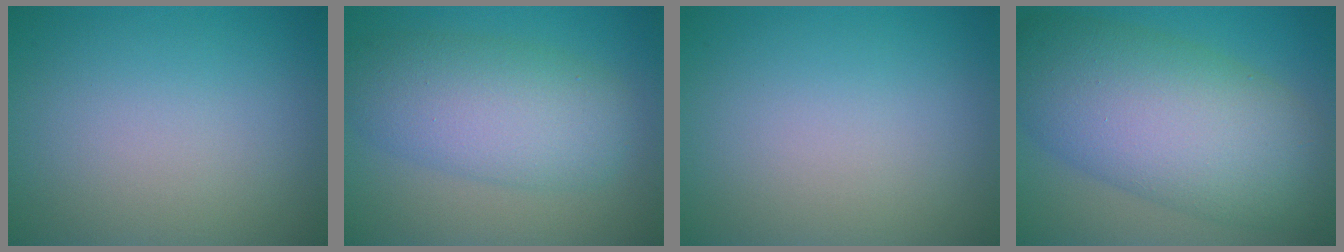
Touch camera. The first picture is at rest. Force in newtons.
{"total": 6.8, "press": 6.8, "slide": 0.3}
{"total": 0.0}
{"total": 11.9, "press": 11.9, "slide": 0.3}